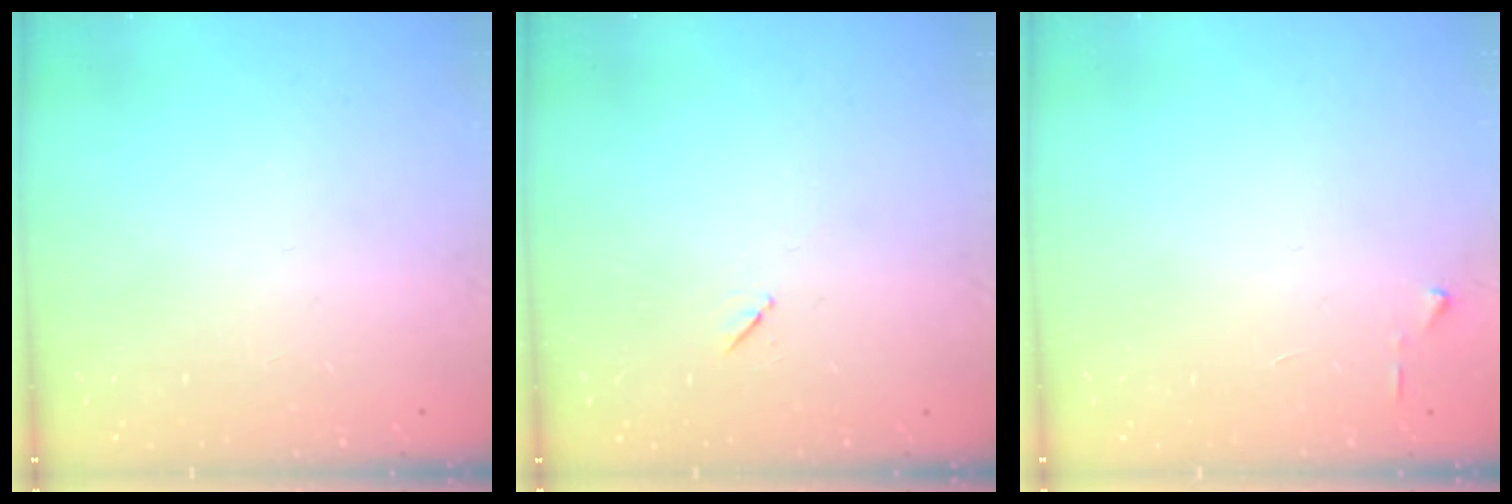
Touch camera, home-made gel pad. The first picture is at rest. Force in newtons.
{"total": 4.3, "press": 3.9, "slide": 1.8}
{"total": 3.0, "press": 2.9, "slide": 0.4}